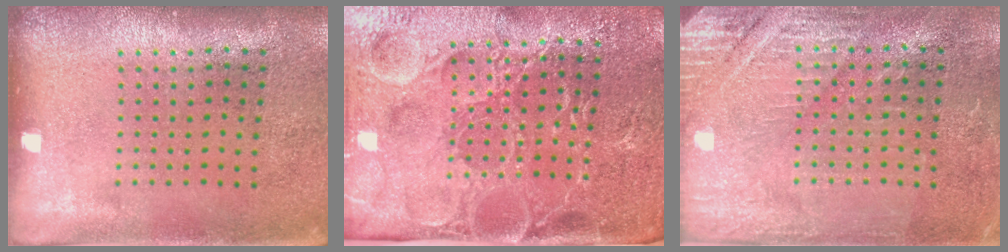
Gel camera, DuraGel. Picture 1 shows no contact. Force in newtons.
{"total": 4.9, "press": 4.5, "slide": 1.9}
{"total": 2.8, "press": 2.8, "slide": 0.4}